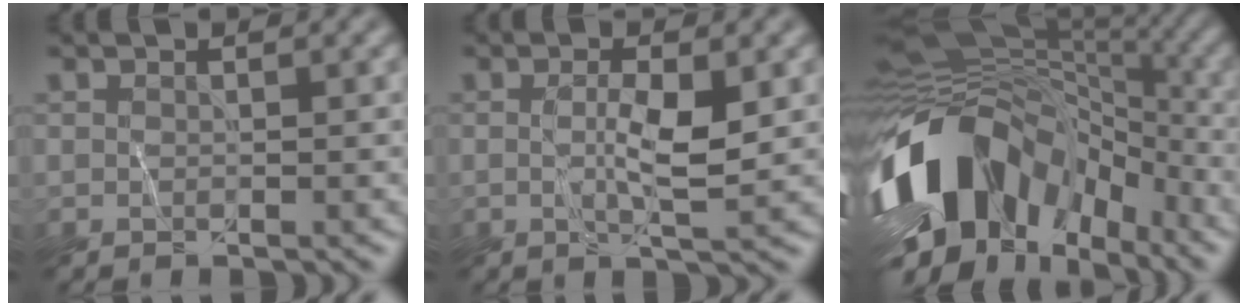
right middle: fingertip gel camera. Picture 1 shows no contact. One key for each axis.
{"total": 3.3, "fx": 0.2, "fy": 0.4, "fz": 3.2, "tx": -0.060, "ty": 0.002, "tz": 0.004}
{"total": 15.1, "fx": -4.2, "fy": 10.1, "fz": 10.4, "tx": -0.206, "ty": 0.013, "tz": -0.084}